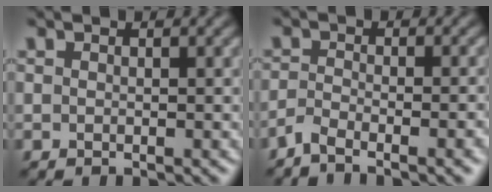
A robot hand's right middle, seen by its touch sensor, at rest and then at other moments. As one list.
[{"total": 4.8, "force": [-3.3, 1.2, 3.3], "torque": [-0.052, -0.008, -0.066]}]